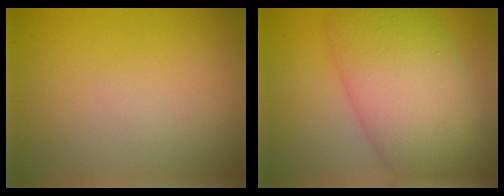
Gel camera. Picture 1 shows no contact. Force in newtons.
{"total": 10.4, "press": 10.4, "slide": 0.4}